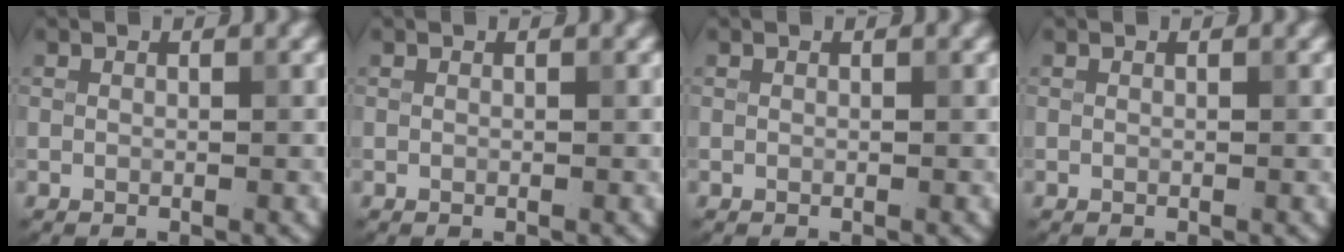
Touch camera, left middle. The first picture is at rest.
{"total": 0.0}
{"total": 0.0}
{"total": 0.0}